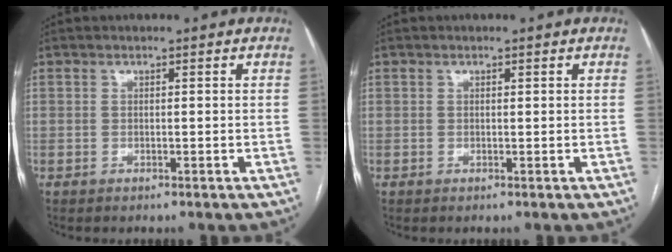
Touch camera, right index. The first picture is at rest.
{"total": 0.0}